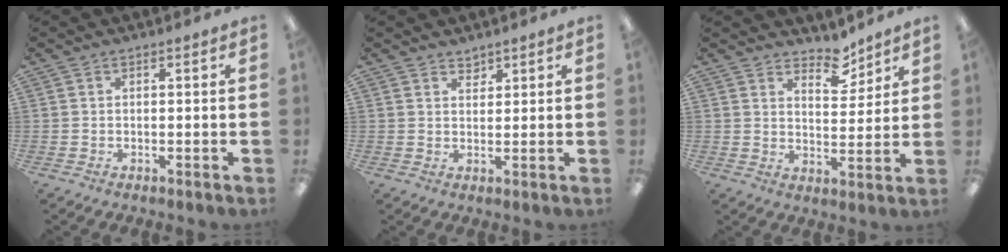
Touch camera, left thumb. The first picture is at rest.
{"total": 2.5, "force": [2.3, 1.1, 0.1], "torque": [0.012, -0.015, 0.040]}
{"total": 7.5, "force": [6.4, 3.2, 2.4], "torque": [-0.018, -0.045, 0.111]}